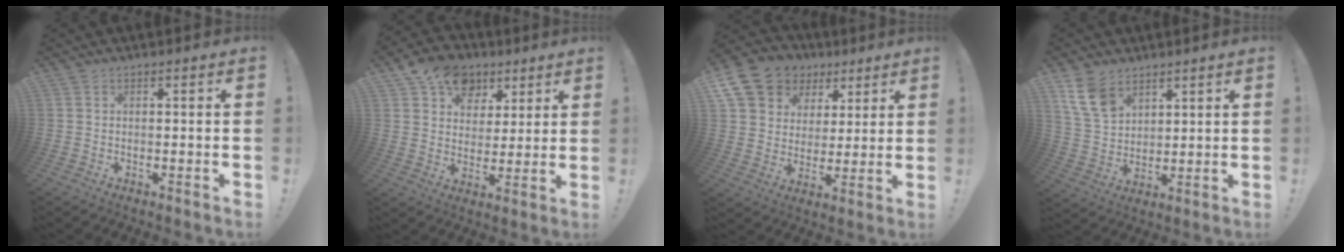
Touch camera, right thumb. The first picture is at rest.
{"total": 13.8, "force": [7.7, 10.2, 5.2], "torque": [-0.078, -0.038, 0.147]}
{"total": 14.4, "force": [8.0, 10.7, 5.3], "torque": [-0.086, -0.052, 0.163]}
{"total": 11.1, "force": [7.1, 6.8, 5.2], "torque": [-0.097, -0.032, 0.143]}